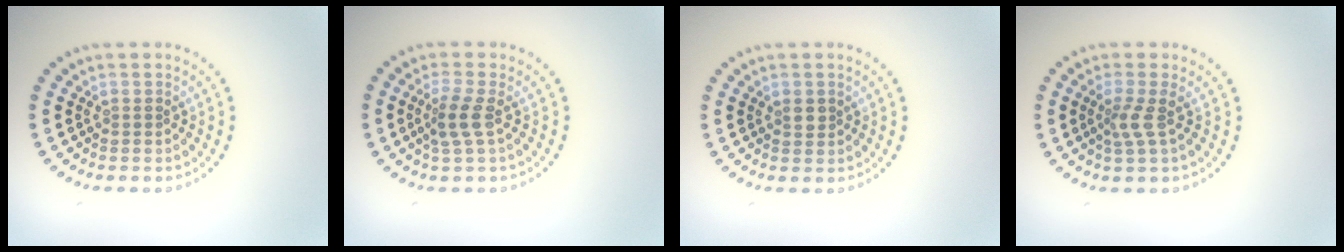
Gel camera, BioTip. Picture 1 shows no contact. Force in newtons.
{"total": 2.3, "press": 2.0, "slide": 1.1}
{"total": 1.1, "press": 1.0, "slide": 0.4}
{"total": 2.0, "press": 1.4, "slide": 1.4}